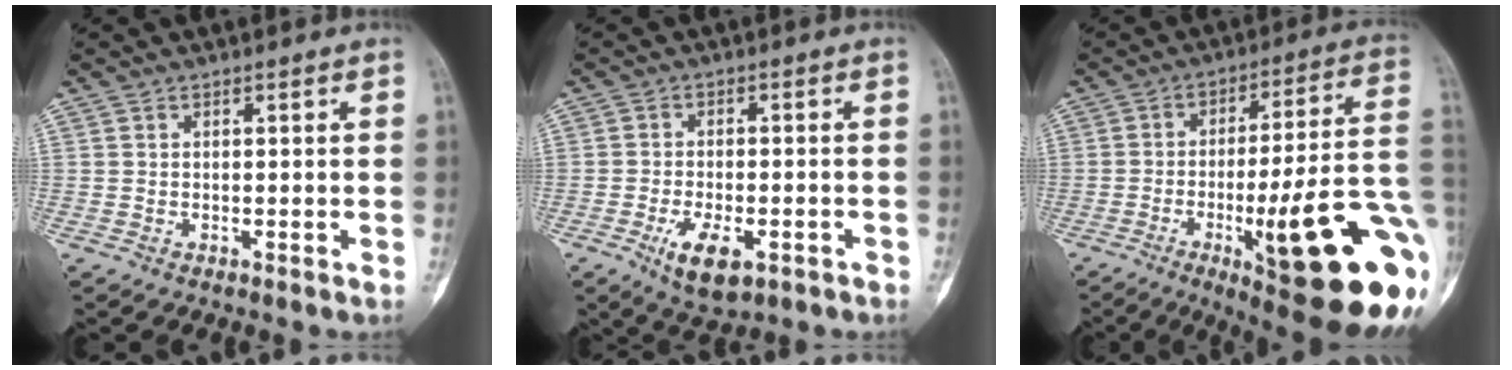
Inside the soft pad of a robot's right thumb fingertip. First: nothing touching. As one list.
[{"total": 7.9, "force": [-3.5, 3.6, 6.1], "torque": [-0.104, 0.005, -0.048]}, {"total": 27.7, "force": [-7.7, 5.4, 26.0], "torque": [-0.316, 0.007, -0.102]}]